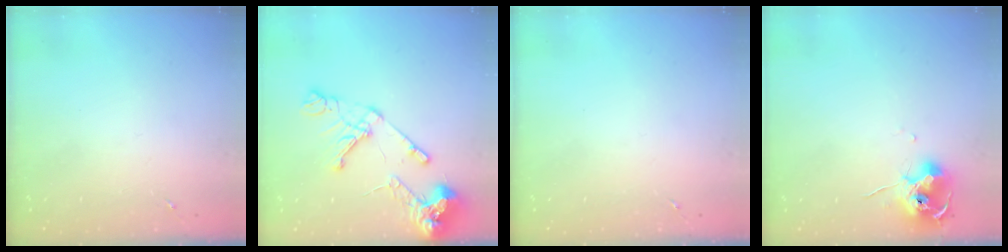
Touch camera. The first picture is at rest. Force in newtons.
{"total": 14.1, "press": 14.0, "slide": 1.9}
{"total": 0.0}
{"total": 10.3, "press": 10.3, "slide": 0.9}